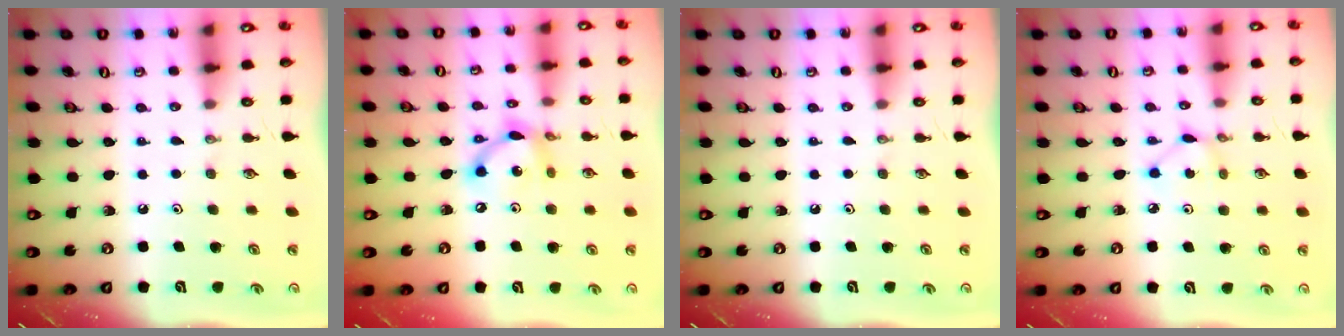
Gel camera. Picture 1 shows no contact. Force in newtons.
{"total": 10.2, "press": 10.1, "slide": 0.6}
{"total": 0.0}
{"total": 2.4, "press": 2.4, "slide": 0.1}